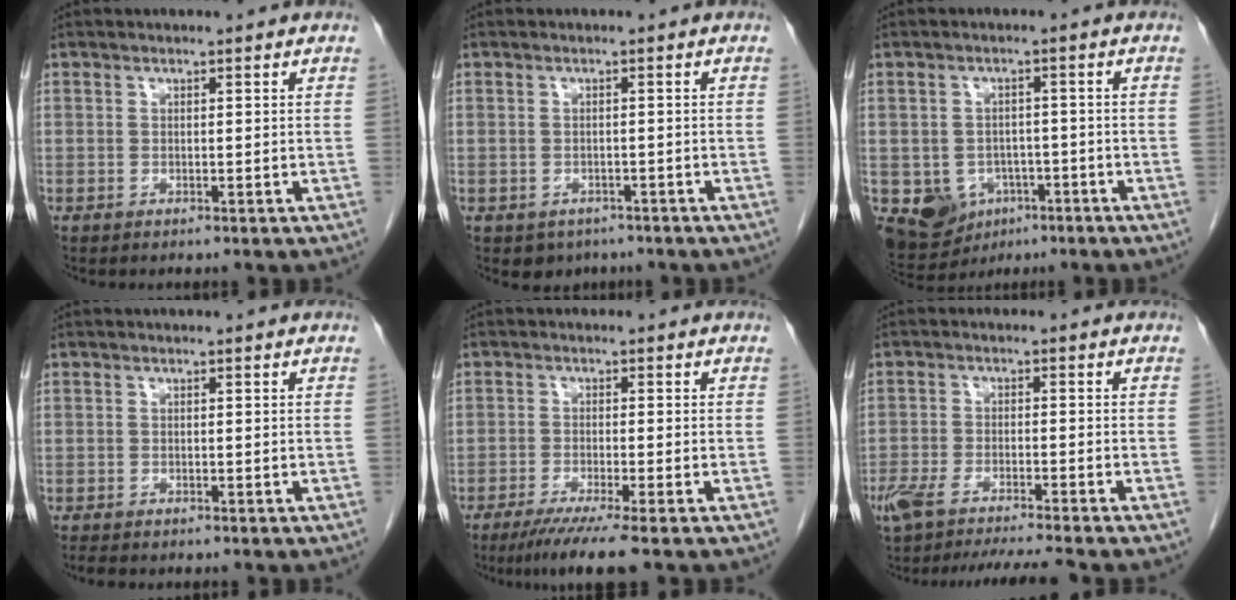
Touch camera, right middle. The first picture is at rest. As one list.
[{"total": 3.6, "force": [-2.5, 2.4, 0.8], "torque": [-0.007, 0.003, -0.032]}, {"total": 7.8, "force": [-3.4, 6.4, 2.9], "torque": [-0.056, 0.008, -0.039]}, {"total": 1.2, "force": [-1.1, 0.1, 0.4], "torque": [-0.015, -0.003, -0.016]}, {"total": 6.6, "force": [-4.9, -1.0, 4.4], "torque": [-0.061, -0.018, -0.083]}, {"total": 10.6, "force": [-9.3, -0.2, 4.9], "torque": [-0.073, -0.011, -0.148]}]